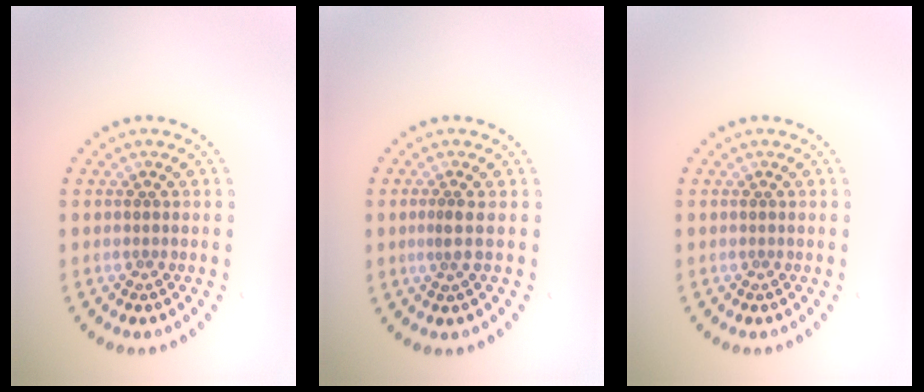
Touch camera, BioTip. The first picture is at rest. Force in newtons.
{"total": 1.2, "press": 0.7, "slide": 0.9}
{"total": 0.0}